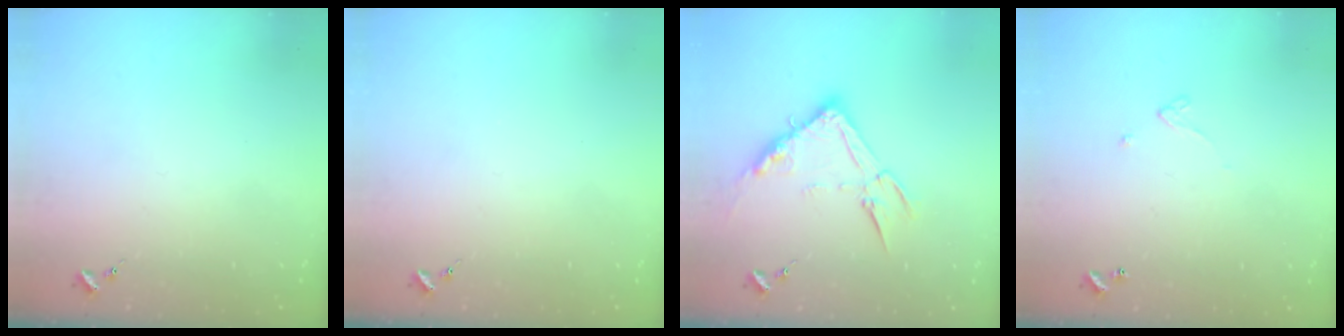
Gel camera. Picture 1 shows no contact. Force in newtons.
{"total": 0.0}
{"total": 13.3, "press": 13.3, "slide": 1.0}
{"total": 2.6, "press": 2.6, "slide": 0.2}